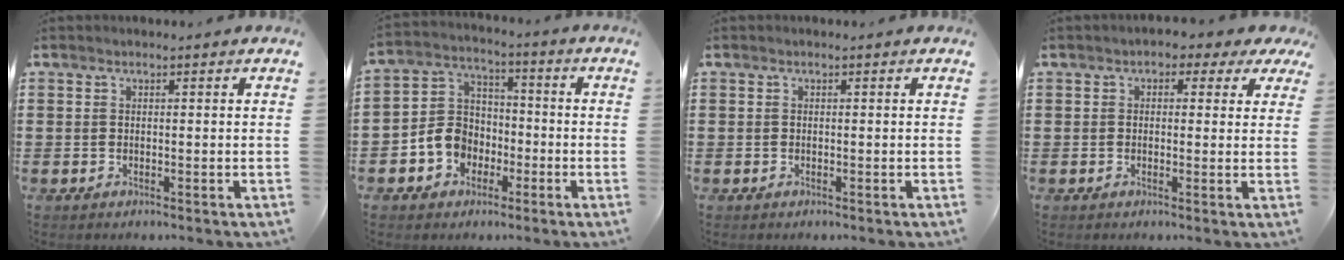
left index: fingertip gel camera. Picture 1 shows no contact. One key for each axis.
{"total": 6.9, "fx": -2.8, "fy": 6.0, "fz": 2.2, "tx": -0.072, "ty": 0.017, "tz": -0.057}
{"total": 0.0}
{"total": 2.0, "fx": 0.6, "fy": 1.4, "fz": 1.3, "tx": -0.022, "ty": 0.005, "tz": 0.006}